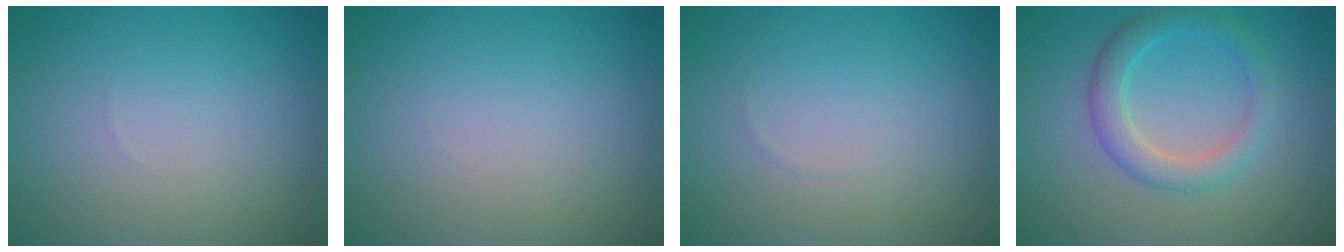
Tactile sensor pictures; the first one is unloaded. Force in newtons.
{"total": 0.0}
{"total": 0.0}
{"total": 3.3, "press": 3.3, "slide": 0.1}